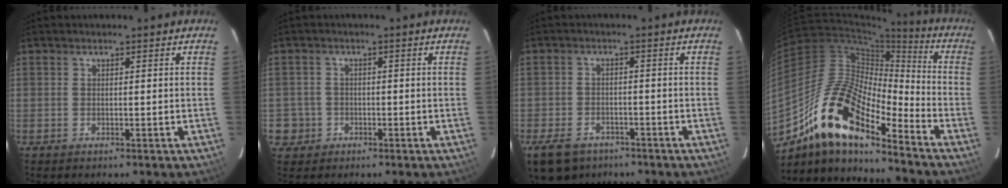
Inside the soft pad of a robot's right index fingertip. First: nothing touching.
{"total": 4.5, "force": [-1.3, 4.3, 0.3], "torque": [-0.014, 0.025, -0.018]}
{"total": 10.6, "force": [-7.1, 6.4, 4.5], "torque": [-0.121, -0.005, -0.114]}
{"total": 18.3, "force": [-12.5, 5.8, 12.0], "torque": [-0.212, 0.001, -0.248]}